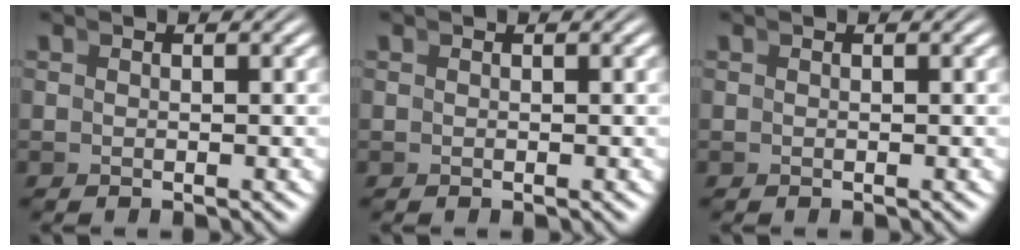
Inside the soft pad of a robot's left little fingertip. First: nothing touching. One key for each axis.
{"total": 0.0}
{"total": 0.0}